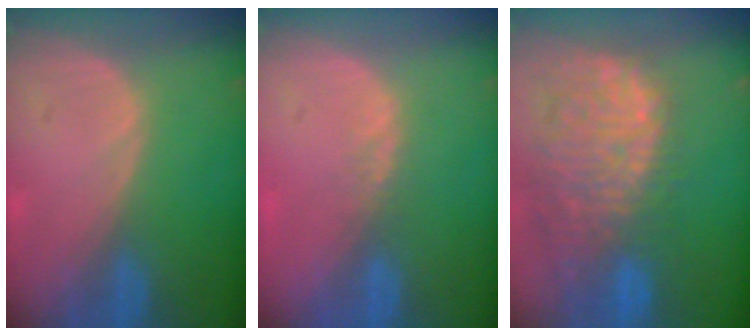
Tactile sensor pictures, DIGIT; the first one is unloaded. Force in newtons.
{"total": 1.3, "press": 1.1, "slide": 0.7}
{"total": 13.8, "press": 11.6, "slide": 7.5}